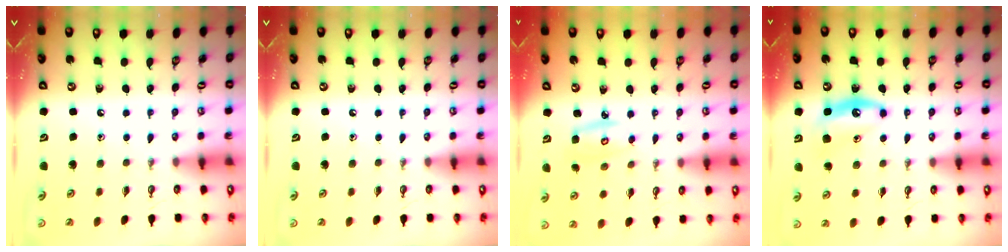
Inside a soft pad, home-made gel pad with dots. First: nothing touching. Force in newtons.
{"total": 0.0}
{"total": 3.7, "press": 3.7, "slide": 0.3}
{"total": 8.3, "press": 8.2, "slide": 0.8}